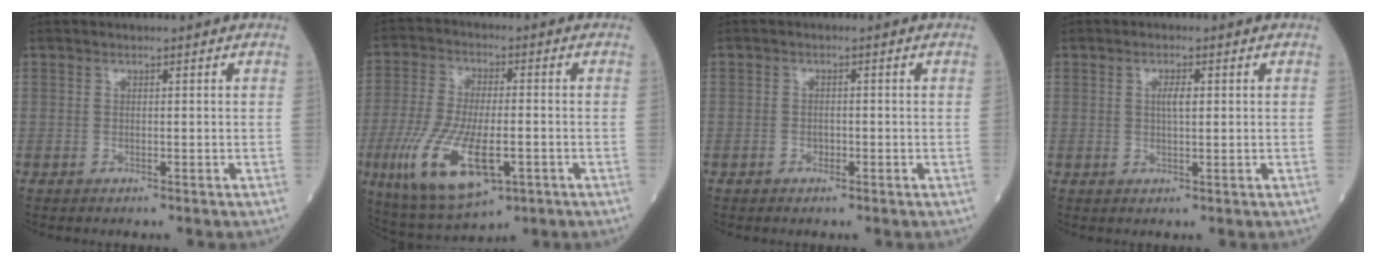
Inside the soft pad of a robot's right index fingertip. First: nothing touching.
{"total": 14.7, "force": [-5.1, 5.2, 12.8], "torque": [-0.262, -0.018, -0.079]}
{"total": 0.9, "force": [-0.5, 0.7, 0.3], "torque": [-0.002, 0.003, -0.010]}
{"total": 3.6, "force": [1.0, 0.8, 3.4], "torque": [-0.065, 0.001, 0.019]}